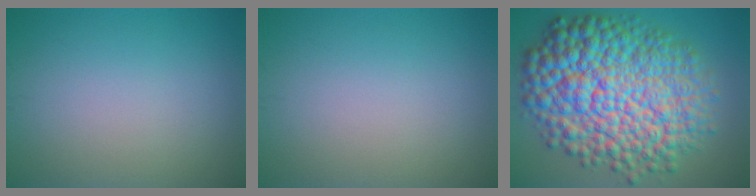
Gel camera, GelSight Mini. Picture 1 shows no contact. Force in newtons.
{"total": 0.0}
{"total": 15.5, "press": 15.5, "slide": 0.1}